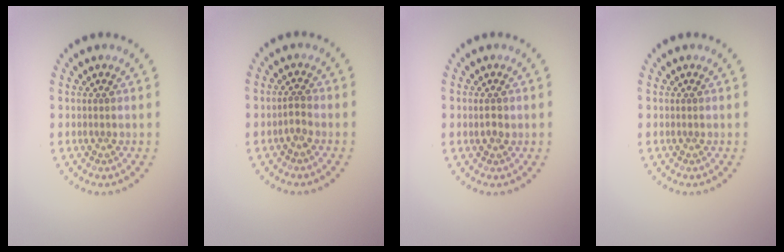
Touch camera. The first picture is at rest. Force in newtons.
{"total": 1.0, "press": 0.9, "slide": 0.4}
{"total": 1.1, "press": 1.1, "slide": 0.3}
{"total": 0.0}